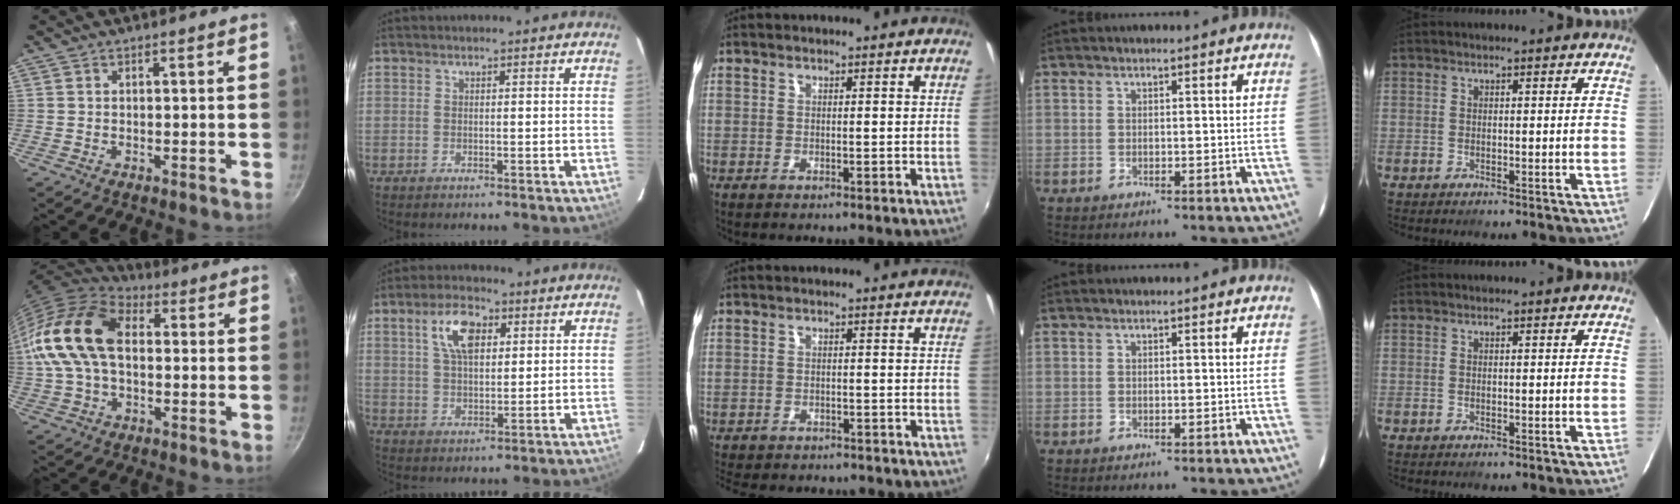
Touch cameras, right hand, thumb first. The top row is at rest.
{"thumb": {"total": 18.6, "force": [1.1, 12.2, 14.0], "torque": [-0.265, 0.037, 0.007]}, "index": {"total": 8.3, "force": [3.3, 4.1, 6.4], "torque": [-0.120, 0.020, 0.060]}, "middle": {"total": 9.5, "force": [-8.4, 2.8, 3.4], "torque": [-0.085, -0.020, -0.124]}}